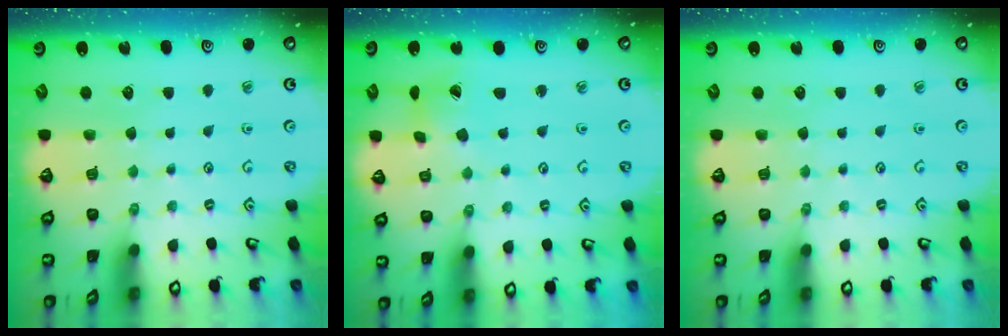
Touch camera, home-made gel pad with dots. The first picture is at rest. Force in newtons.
{"total": 4.1, "press": 4.1, "slide": 0.5}
{"total": 0.0}